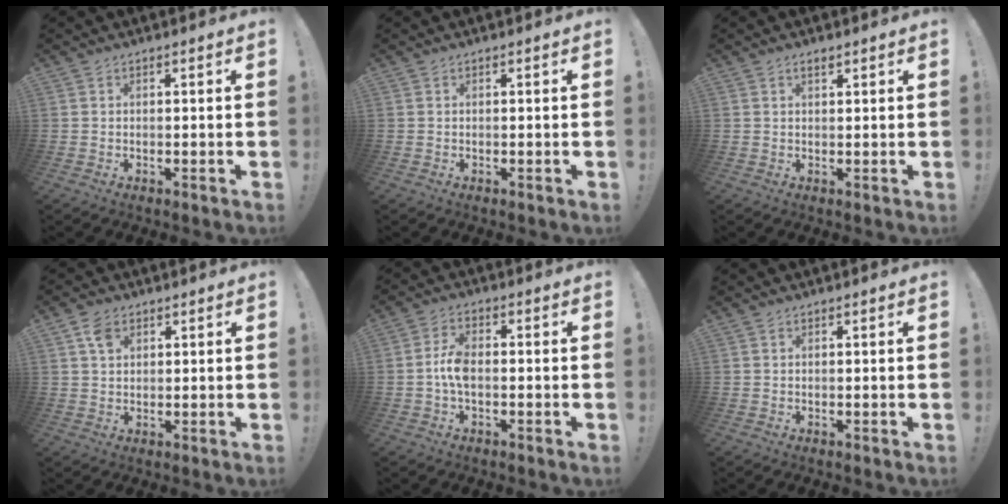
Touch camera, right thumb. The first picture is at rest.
{"total": 0.0}
{"total": 1.5, "force": [1.1, 0.5, 1.0], "torque": [-0.018, -0.001, 0.019]}
{"total": 4.5, "force": [2.3, 3.0, 2.4], "torque": [-0.038, -0.002, 0.043]}
{"total": 6.2, "force": [-1.2, 2.9, 5.4], "torque": [-0.114, 0.004, -0.021]}
{"total": 0.0}